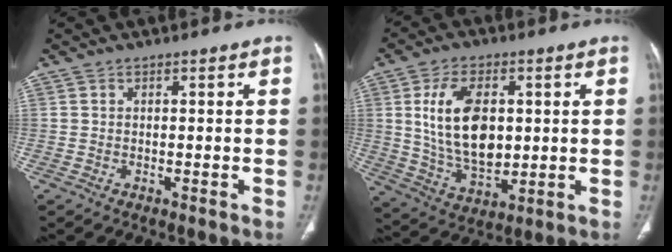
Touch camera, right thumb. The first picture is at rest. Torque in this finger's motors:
{"motor_torque": [0.43, 4.58, 1.59, 0.61, 0.25]}